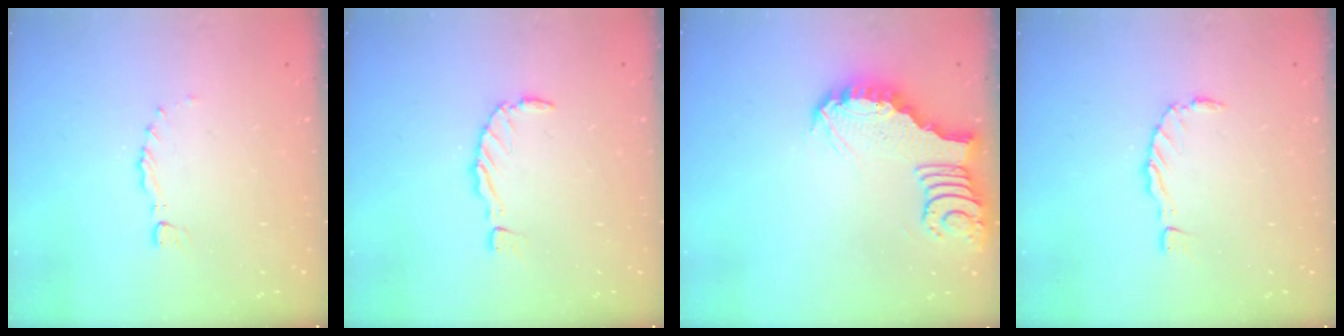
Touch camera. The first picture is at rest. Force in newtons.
{"total": 0.0}
{"total": 3.3, "press": 3.3, "slide": 0.2}
{"total": 0.0}